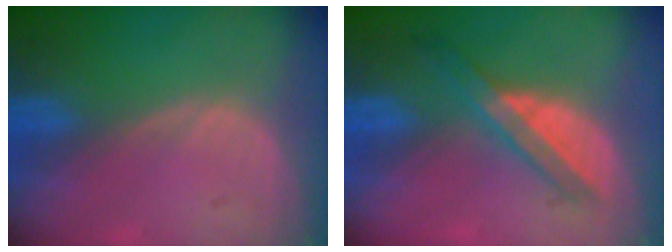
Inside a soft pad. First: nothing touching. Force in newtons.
{"total": 5.9, "press": 5.4, "slide": 2.6}